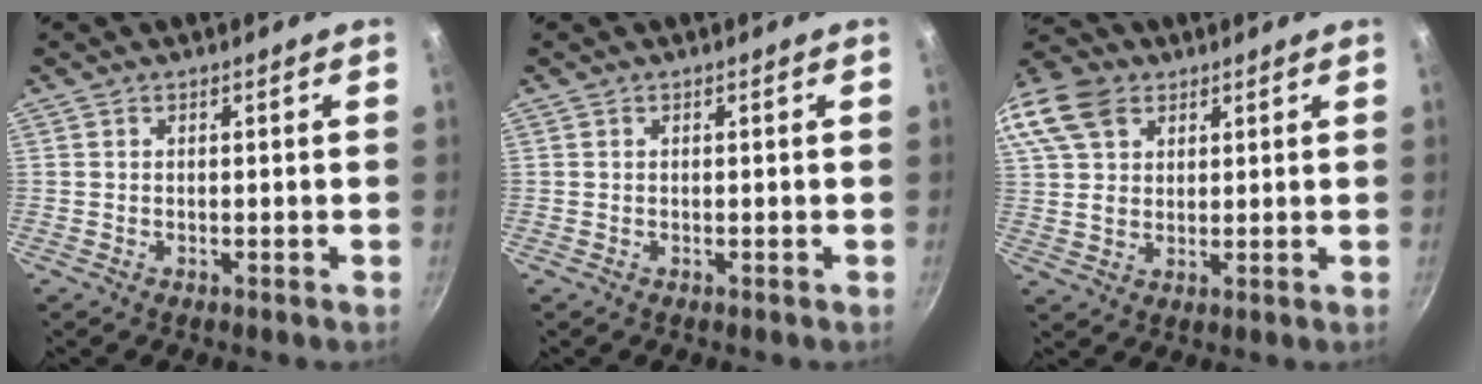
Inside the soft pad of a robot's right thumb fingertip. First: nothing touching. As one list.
[{"total": 0.0}, {"total": 17.6, "force": [8.2, 12.6, 9.1], "torque": [-0.214, 0.029, 0.151]}]